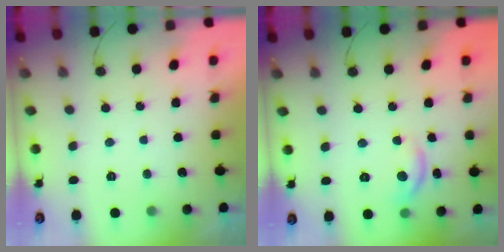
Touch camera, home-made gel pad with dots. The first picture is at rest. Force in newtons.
{"total": 8.3, "press": 8.3, "slide": 0.5}